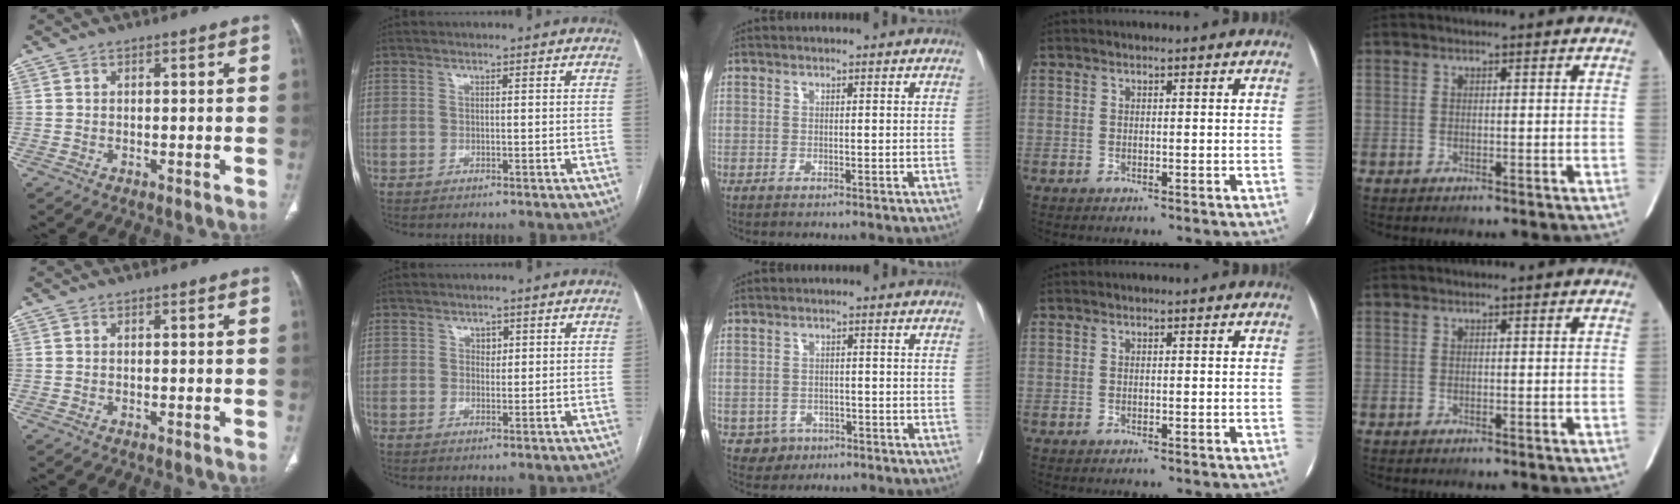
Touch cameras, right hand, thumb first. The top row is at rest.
{"index": {"total": 1.6, "force": [0.5, 1.3, 0.8], "torque": [-0.008, 0.001, 0.007]}, "middle": {"total": 3.0, "force": [-1.5, 2.6, 0.3], "torque": [0.002, 0.011, -0.018]}}